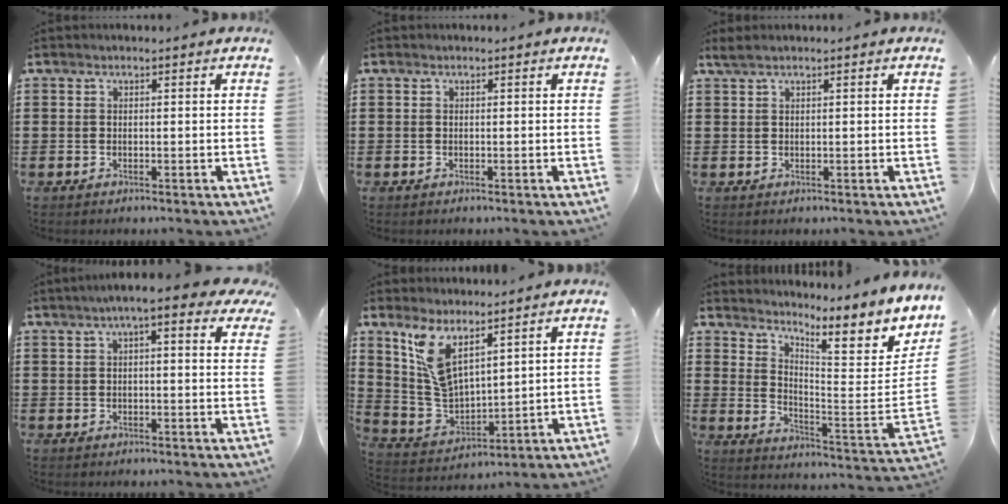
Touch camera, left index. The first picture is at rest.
{"total": 0.0}
{"total": 1.0, "force": [0.6, 0.1, 0.8], "torque": [-0.017, -0.001, 0.013]}
{"total": 5.3, "force": [3.4, 0.5, 4.1], "torque": [-0.080, 0.001, 0.055]}
{"total": 8.6, "force": [5.6, 3.2, 5.8], "torque": [-0.149, -0.024, 0.100]}
{"total": 6.0, "force": [4.7, 0.7, 3.6], "torque": [-0.055, -0.067, 0.065]}